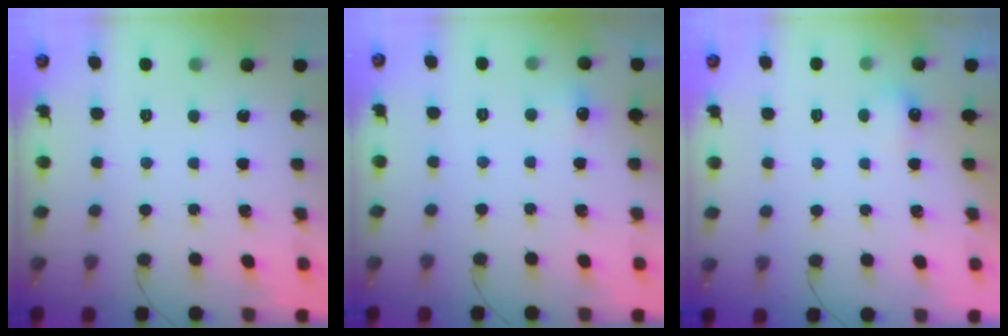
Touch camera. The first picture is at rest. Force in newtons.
{"total": 4.8, "press": 4.6, "slide": 1.2}
{"total": 3.4, "press": 3.3, "slide": 0.8}